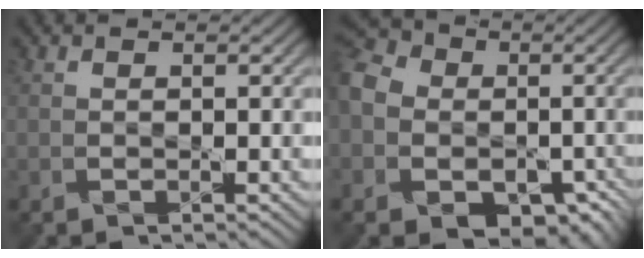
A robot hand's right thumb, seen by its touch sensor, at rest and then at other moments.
{"total": 15.7, "force": [-4.9, 13.1, 7.0], "torque": [-0.196, -0.045, -0.089]}